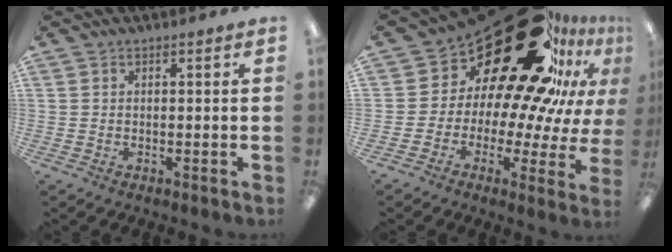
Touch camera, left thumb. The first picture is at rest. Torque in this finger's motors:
{"motor_torque": [1.26, 3.75, 1.43, -1.34, 0.09]}